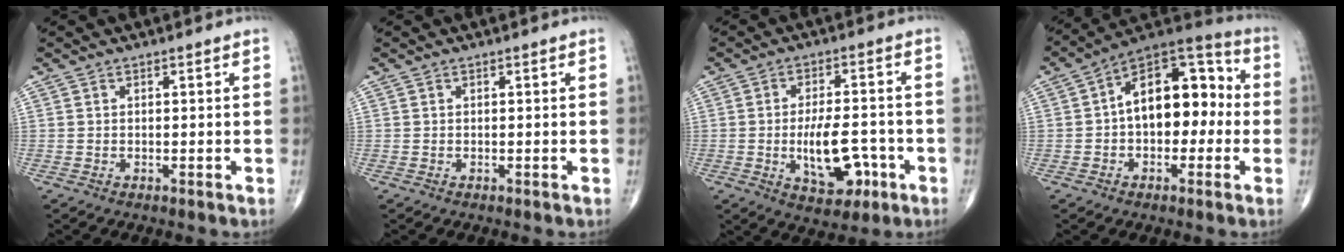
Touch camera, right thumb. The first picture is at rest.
{"total": 0.0}
{"total": 10.7, "force": [-3.1, 5.3, 8.8], "torque": [-0.123, 0.016, -0.039]}
{"total": 16.1, "force": [-0.1, 9.7, 12.8], "torque": [-0.155, 0.049, -0.018]}